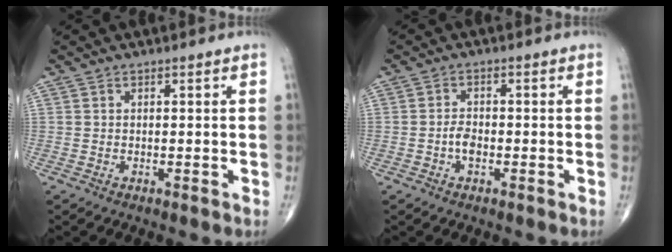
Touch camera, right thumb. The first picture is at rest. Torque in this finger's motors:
{"motor_torque": [0.99, 0.18, 0.51, 0.00, -0.03]}